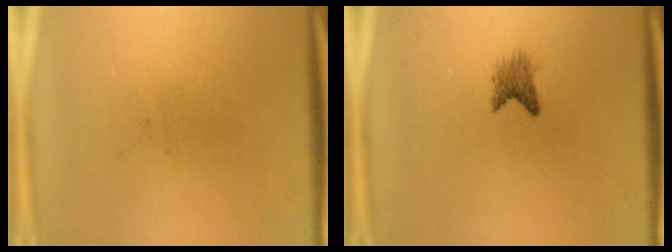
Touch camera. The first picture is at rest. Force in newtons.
{"total": 2.1}